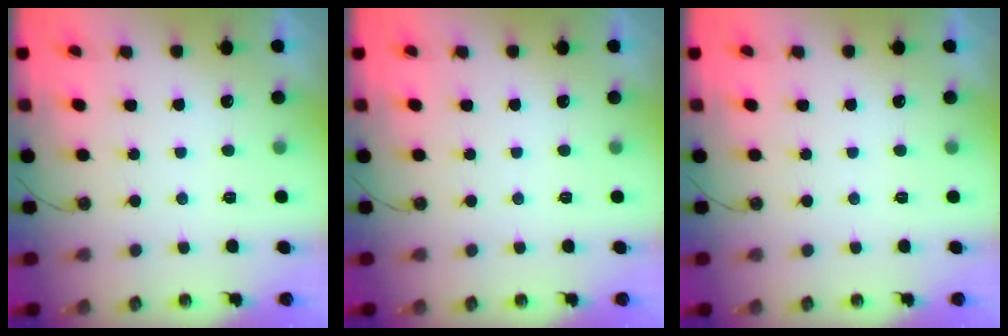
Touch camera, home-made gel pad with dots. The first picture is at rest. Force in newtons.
{"total": 0.0}
{"total": 0.0}